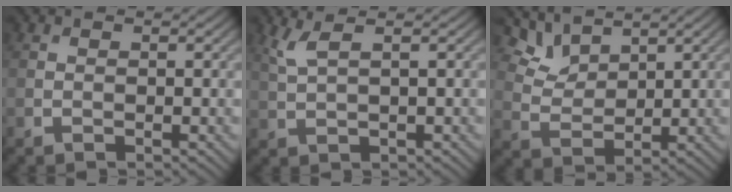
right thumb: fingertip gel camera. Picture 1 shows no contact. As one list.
[{"total": 2.9, "force": [1.6, 0.7, 2.3], "torque": [-0.052, 0.008, 0.039]}, {"total": 5.4, "force": [4.4, 2.2, 2.2], "torque": [-0.055, -0.008, 0.103]}]